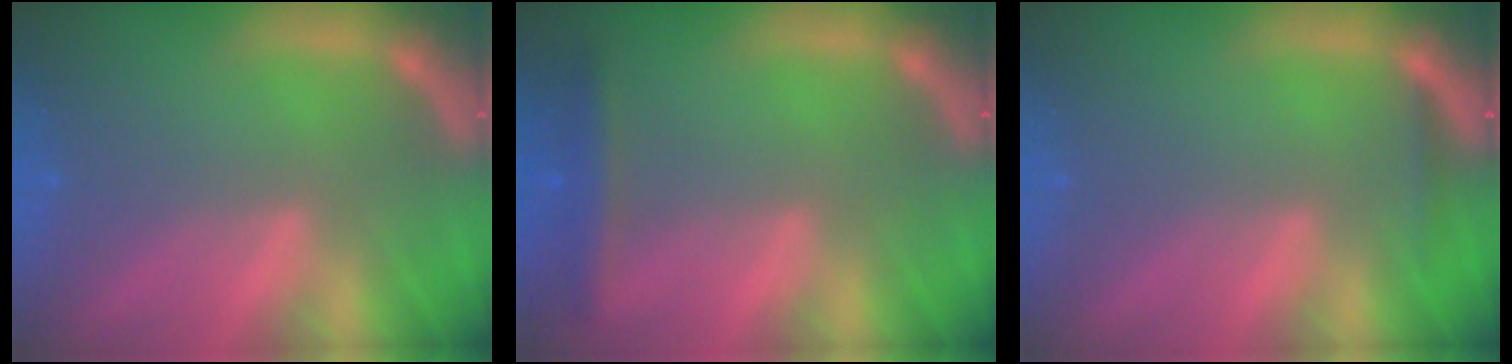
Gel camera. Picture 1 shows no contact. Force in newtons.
{"total": 2.4}
{"total": 0.9}